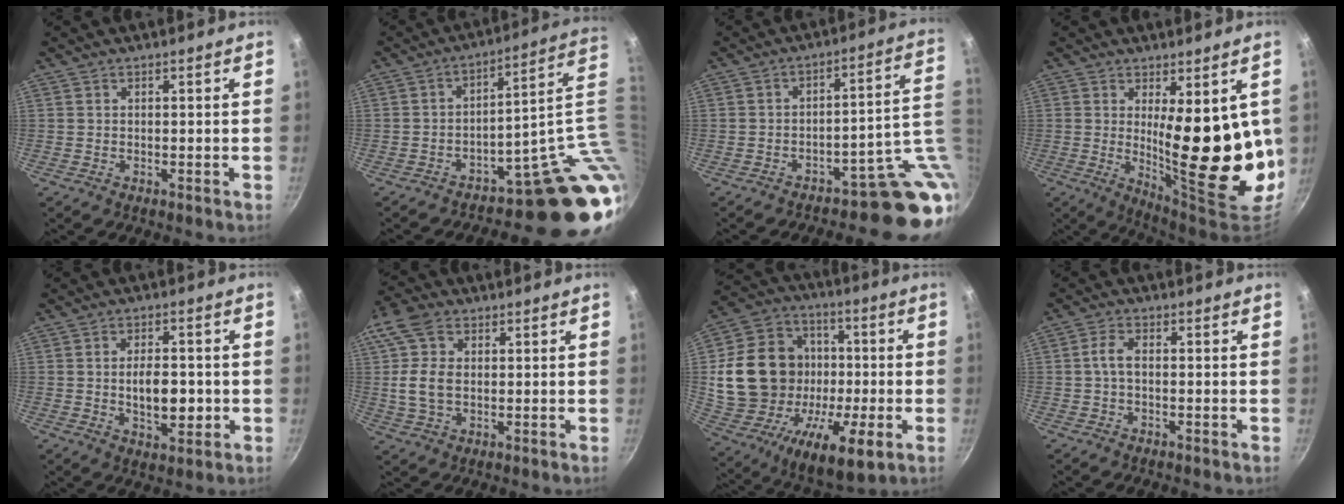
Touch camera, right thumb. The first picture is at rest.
{"total": 15.0, "force": [-3.9, 4.6, 13.8], "torque": [-0.100, 0.027, -0.054]}
{"total": 11.7, "force": [-3.4, 5.7, 9.7], "torque": [-0.054, 0.040, -0.046]}
{"total": 18.8, "force": [1.6, 6.5, 17.6], "torque": [-0.223, -0.053, 0.039]}
{"total": 8.1, "force": [-0.8, 4.2, 6.8], "torque": [-0.092, 0.000, -0.011]}
{"total": 11.1, "force": [1.7, 7.7, 7.8], "torque": [-0.152, 0.006, 0.023]}
{"total": 25.9, "force": [-1.1, 19.2, 17.3], "torque": [-0.292, 0.011, -0.012]}
{"total": 3.1, "force": [-0.2, 1.6, 2.7], "torque": [-0.056, 0.013, -0.007]}